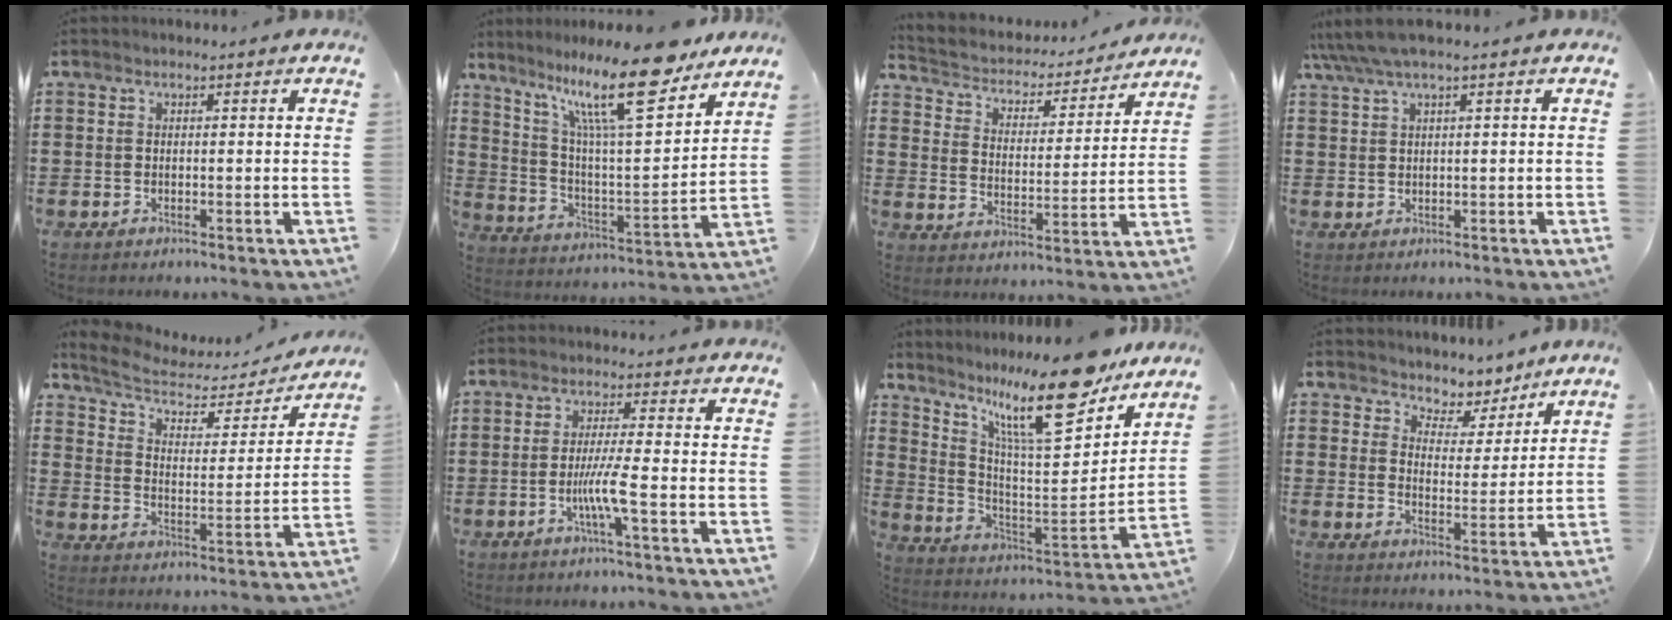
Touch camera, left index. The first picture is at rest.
{"total": 16.3, "force": [12.0, 3.2, 10.6], "torque": [-0.213, -0.057, 0.201]}
{"total": 2.8, "force": [2.6, 1.0, 0.1], "torque": [-0.023, -0.025, 0.035]}
{"total": 2.2, "force": [1.2, 0.0, 1.9], "torque": [-0.047, -0.004, 0.017]}
{"total": 4.9, "force": [3.8, 2.0, 2.4], "torque": [-0.067, -0.020, 0.059]}
{"total": 5.2, "force": [-1.8, -0.3, 4.9], "torque": [-0.090, -0.010, -0.037]}
{"total": 15.5, "force": [11.8, 3.2, 9.6], "torque": [-0.180, -0.076, 0.194]}
{"total": 4.4, "force": [4.1, 1.4, 0.0], "torque": [-0.028, -0.026, 0.069]}